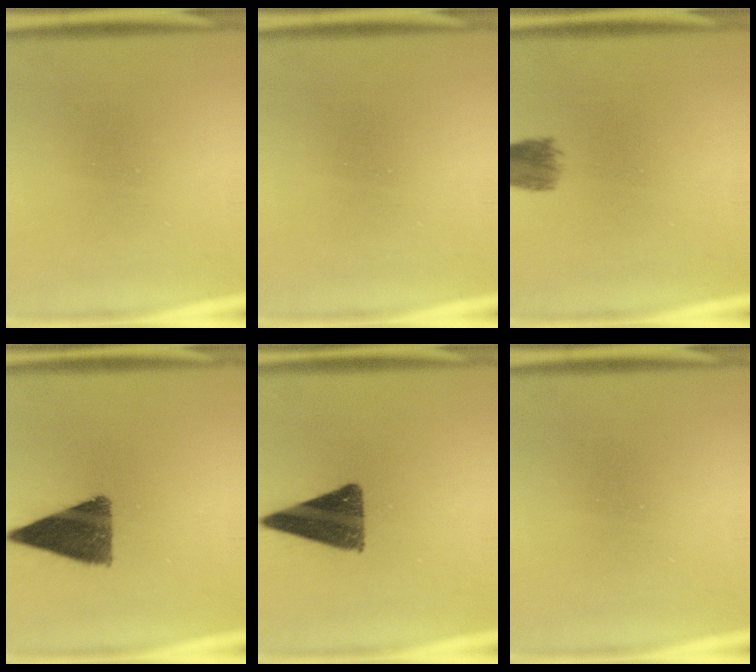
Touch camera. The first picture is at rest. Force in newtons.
{"total": 0.0}
{"total": 3.9}
{"total": 11.4}
{"total": 12.1}
{"total": 0.0}